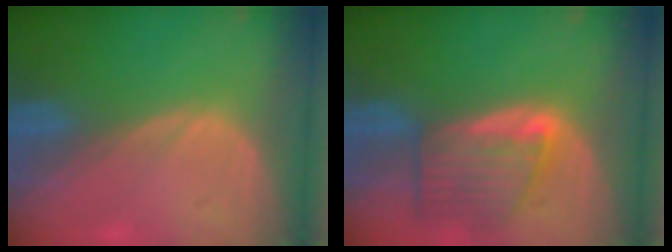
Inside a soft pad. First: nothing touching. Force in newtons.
{"total": 7.8, "press": 7.1, "slide": 3.2}